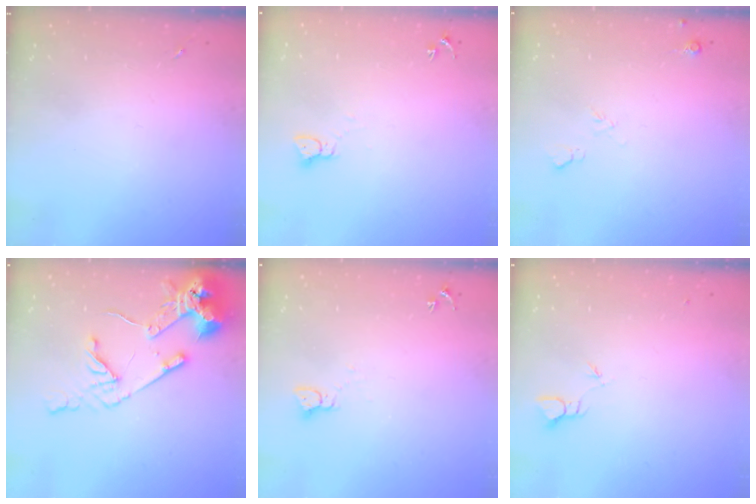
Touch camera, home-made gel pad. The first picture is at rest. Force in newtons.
{"total": 2.3, "press": 2.3, "slide": 0.2}
{"total": 4.6, "press": 4.5, "slide": 0.8}
{"total": 14.9, "press": 14.8, "slide": 2.0}
{"total": 3.1, "press": 3.1, "slide": 0.1}
{"total": 1.9, "press": 1.9, "slide": 0.1}